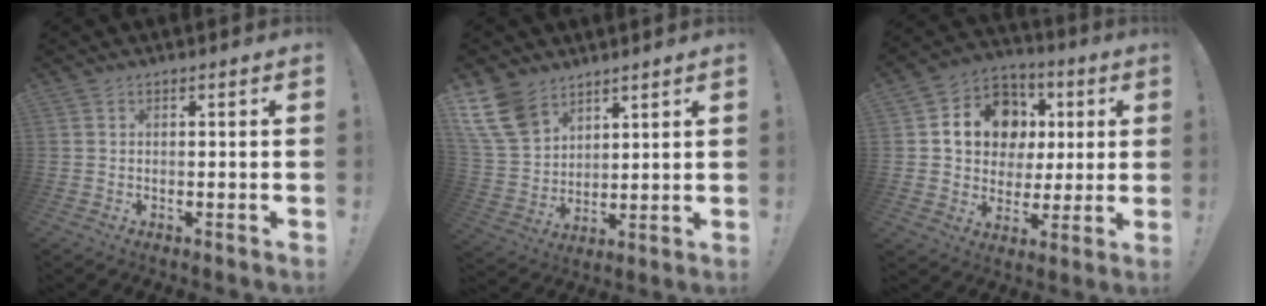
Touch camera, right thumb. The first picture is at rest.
{"total": 14.0, "force": [8.9, 9.0, 5.9], "torque": [-0.119, -0.048, 0.178]}
{"total": 16.0, "force": [4.3, 13.3, 7.8], "torque": [-0.114, -0.003, 0.099]}